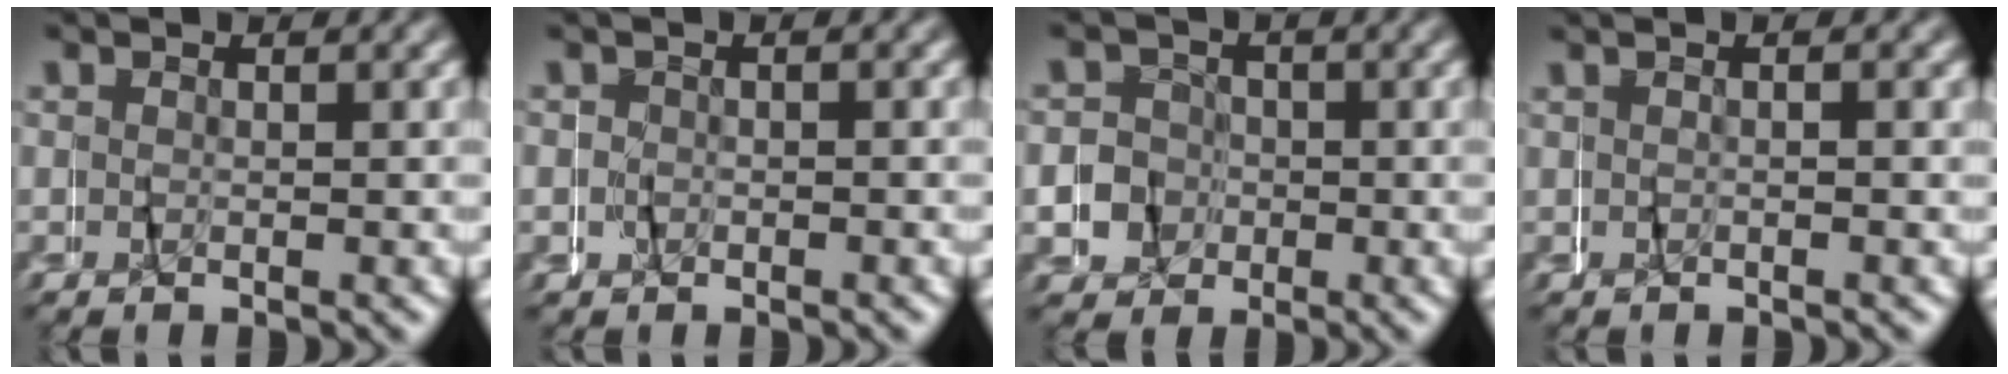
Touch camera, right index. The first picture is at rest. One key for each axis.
{"total": 0.8, "fx": 0.1, "fy": 0.8, "fz": -0.1, "tx": -0.010, "ty": 0.012, "tz": -0.004}
{"total": 6.3, "fx": -0.4, "fy": 6.2, "fz": 0.9, "tx": -0.028, "ty": -0.003, "tz": -0.014}
{"total": 0.8, "fx": -0.5, "fy": -0.6, "fz": 0.2, "tx": -0.013, "ty": 0.008, "tz": -0.010}